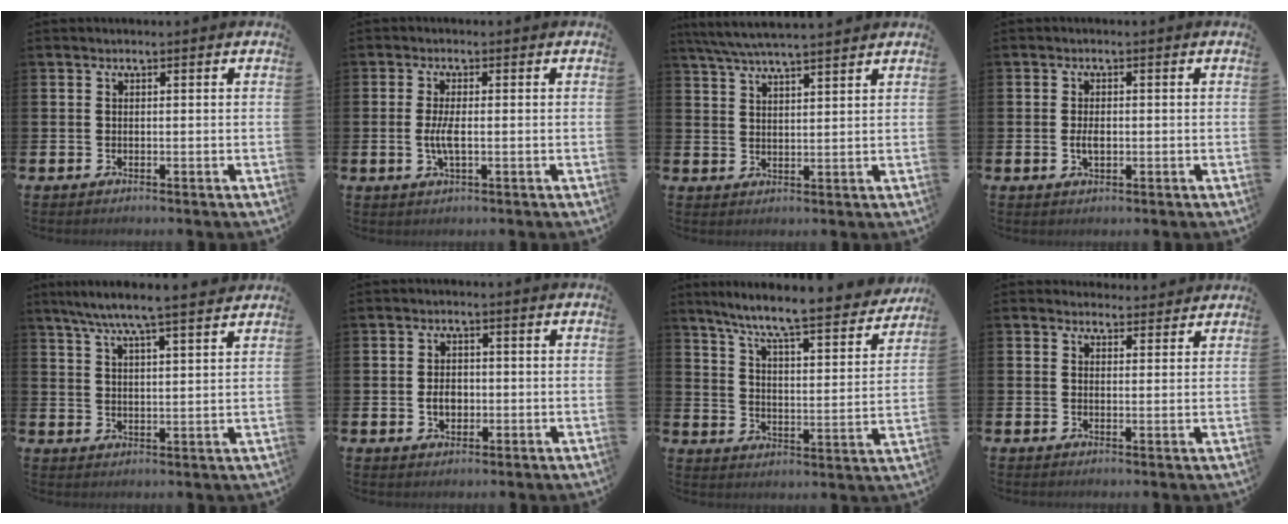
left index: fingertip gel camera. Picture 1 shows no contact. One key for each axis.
{"total": 2.9, "fx": -0.3, "fy": 0.8, "fz": 2.7, "tx": -0.061, "ty": -0.001, "tz": -0.007}
{"total": 5.3, "fx": 5.0, "fy": 0.1, "fz": 1.7, "tx": -0.051, "ty": -0.017, "tz": 0.092}
{"total": 2.1, "fx": -0.2, "fy": 1.1, "fz": 1.8, "tx": -0.031, "ty": 0.002, "tz": -0.004}
{"total": 6.8, "fx": 6.2, "fy": -0.1, "fz": 2.8, "tx": -0.069, "ty": -0.027, "tz": 0.109}
{"total": 2.8, "fx": -0.4, "fy": 2.1, "fz": 1.9, "tx": -0.018, "ty": -0.002, "tz": -0.015}
{"total": 8.3, "fx": 7.5, "fy": 0.2, "fz": 3.5, "tx": -0.094, "ty": -0.057, "tz": 0.123}
{"total": 2.4, "fx": 2.3, "fy": 0.8, "fz": -0.1, "tx": 0.009, "ty": -0.009, "tz": 0.039}